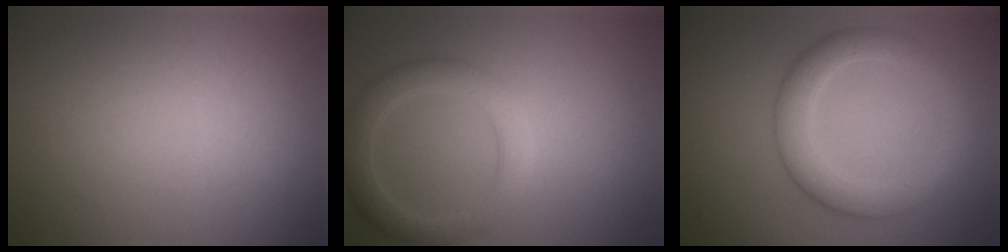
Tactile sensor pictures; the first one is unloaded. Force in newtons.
{"total": 3.3, "press": 3.3, "slide": 0.2}
{"total": 4.4, "press": 4.4, "slide": 0.1}